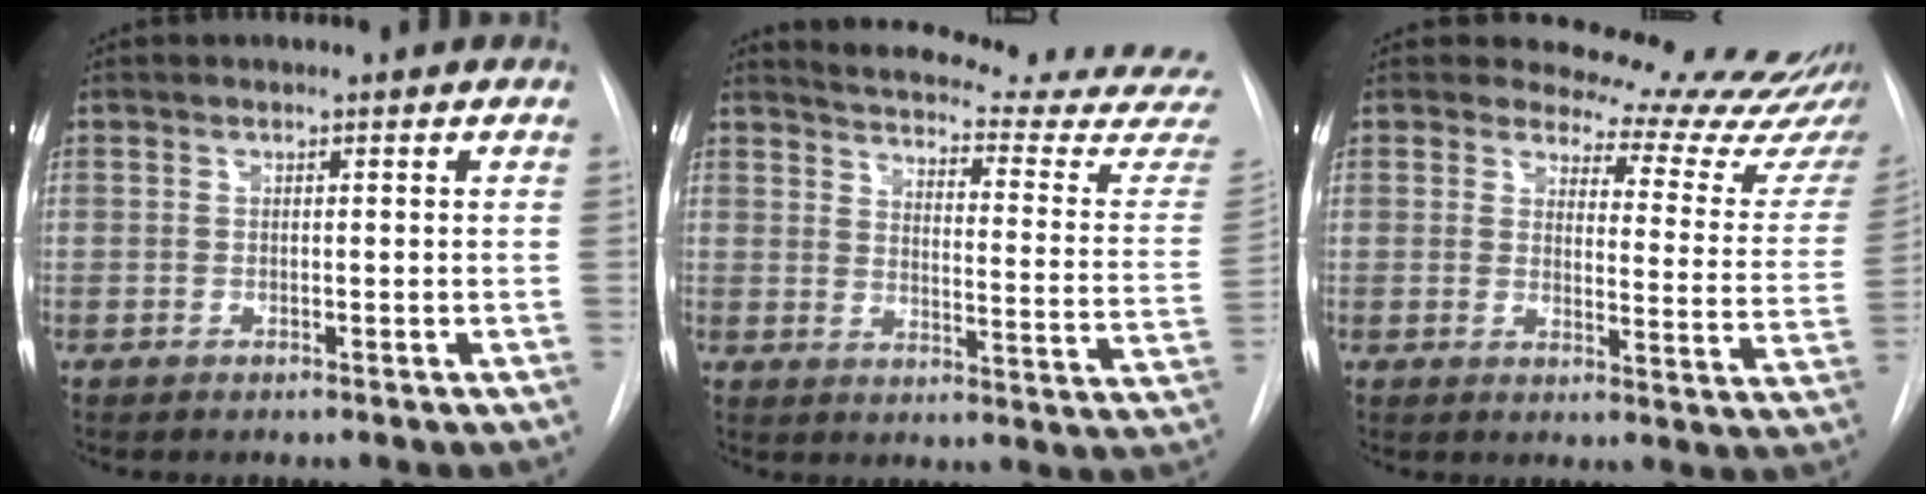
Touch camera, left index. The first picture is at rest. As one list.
[{"total": 22.6, "force": [21.8, 1.4, 5.9], "torque": [-0.080, -0.135, 0.242]}, {"total": 17.4, "force": [16.8, 3.6, 3.0], "torque": [-0.004, -0.119, 0.160]}]